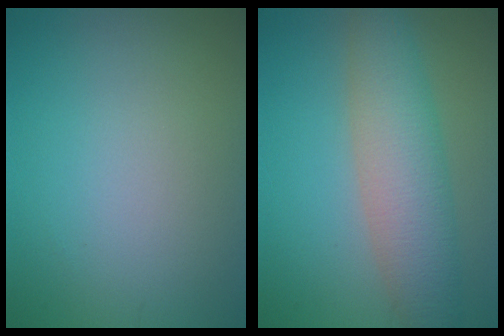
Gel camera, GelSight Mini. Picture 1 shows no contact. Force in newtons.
{"total": 6.1, "press": 6.1, "slide": 0.3}